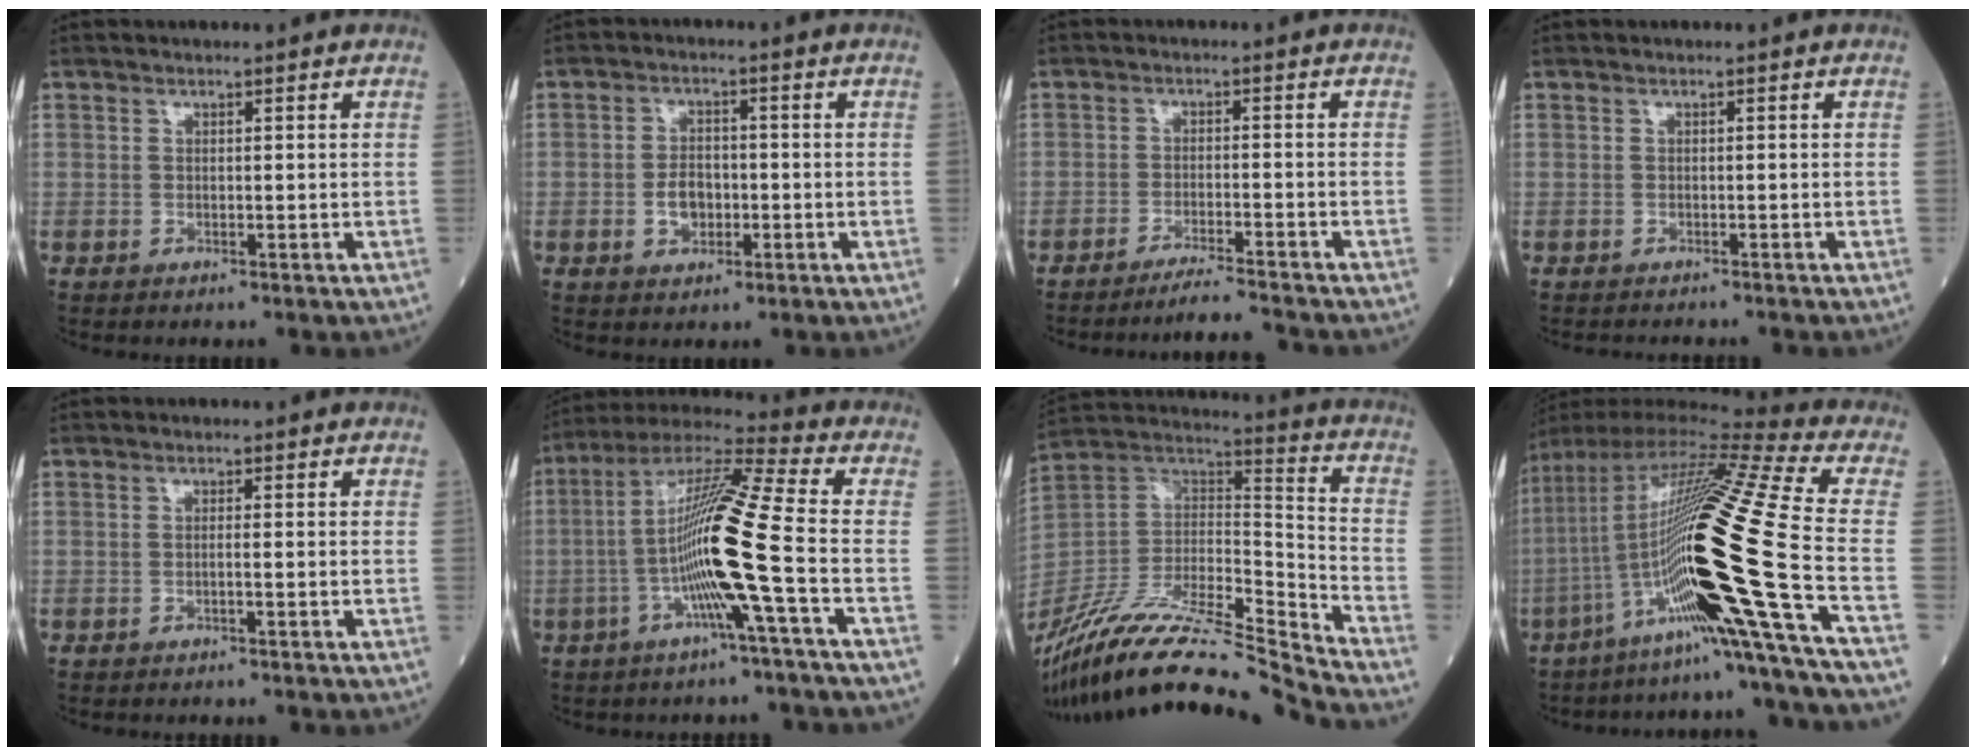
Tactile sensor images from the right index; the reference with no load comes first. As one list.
[{"total": 4.0, "force": [-1.0, 2.7, 2.8], "torque": [-0.053, 0.004, -0.016]}, {"total": 5.8, "force": [-5.4, -1.4, 1.2], "torque": [-0.015, -0.013, -0.091]}, {"total": 3.1, "force": [-3.0, 0.4, 0.9], "torque": [-0.010, -0.006, -0.040]}, {"total": 0.7, "force": [-0.3, -0.2, 0.7], "torque": [-0.012, 0.001, -0.005]}, {"total": 14.6, "force": [-3.3, -1.5, 14.2], "torque": [-0.267, 0.007, -0.074]}, {"total": 24.8, "force": [-22.2, 1.0, 11.1], "torque": [-0.244, 0.000, -0.390]}, {"total": 28.7, "force": [-8.1, -1.5, 27.4], "torque": [-0.478, -0.024, -0.163]}]